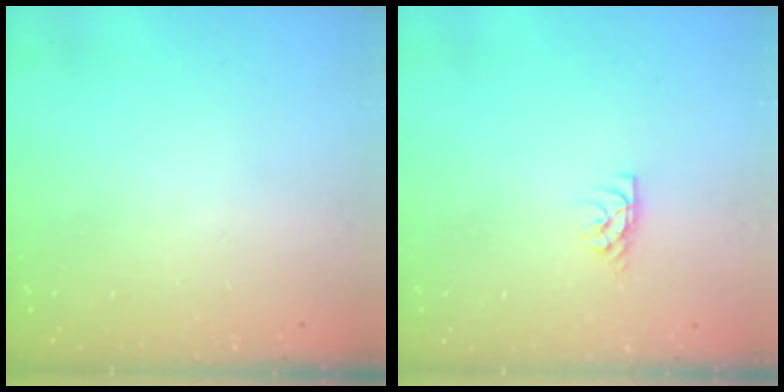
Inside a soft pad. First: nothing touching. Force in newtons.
{"total": 4.6, "press": 4.6, "slide": 0.5}